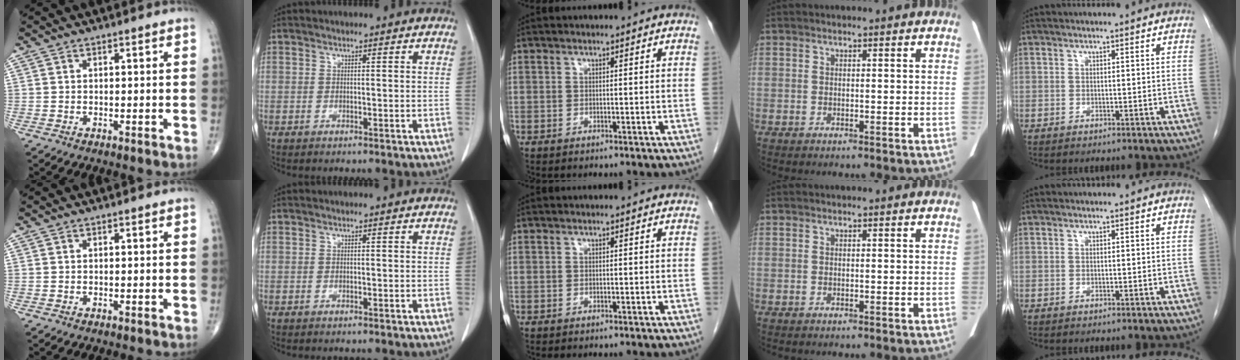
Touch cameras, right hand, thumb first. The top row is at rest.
{}